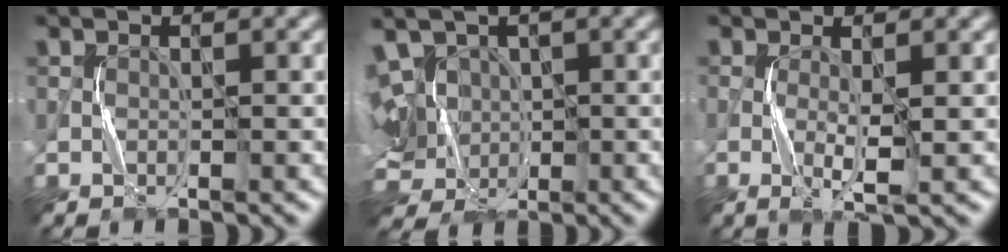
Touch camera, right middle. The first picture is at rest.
{"total": 9.9, "force": [2.0, 6.8, 6.9], "torque": [-0.133, 0.018, 0.019]}
{"total": 2.5, "force": [-0.3, 0.4, 2.5], "torque": [-0.054, -0.007, -0.004]}